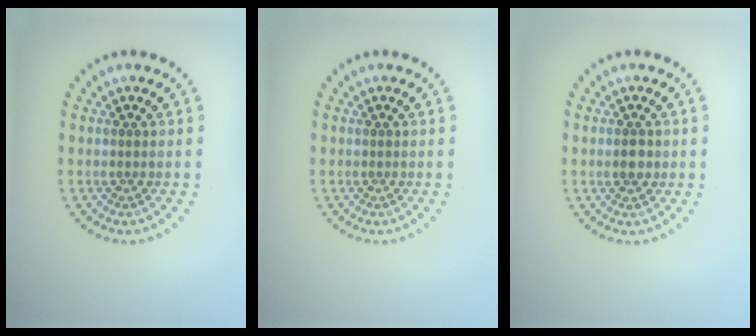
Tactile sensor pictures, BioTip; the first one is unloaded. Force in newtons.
{"total": 0.0}
{"total": 1.9, "press": 1.9, "slide": 0.1}